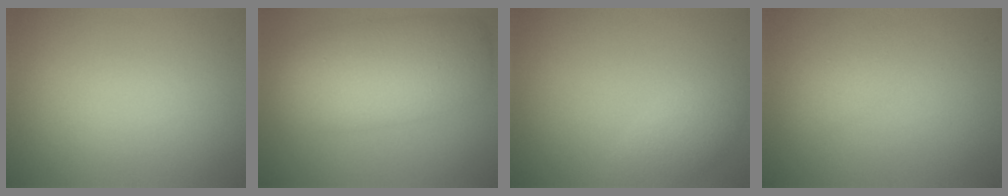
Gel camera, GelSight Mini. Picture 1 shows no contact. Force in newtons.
{"total": 7.9, "press": 7.9, "slide": 0.0}
{"total": 2.4, "press": 2.4, "slide": 0.2}
{"total": 1.3, "press": 1.3, "slide": 0.0}